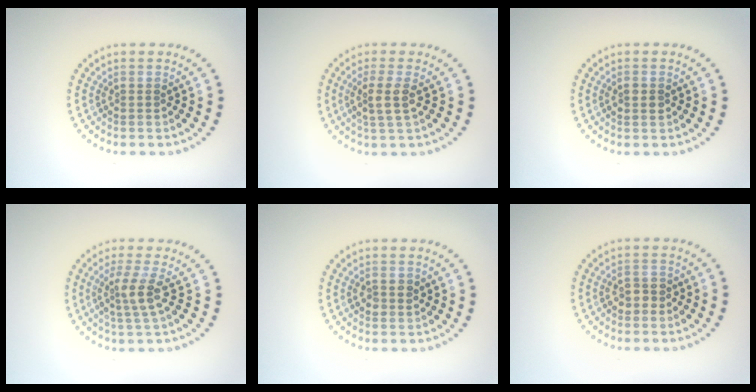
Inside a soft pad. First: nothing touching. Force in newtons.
{"total": 2.3, "press": 2.0, "slide": 1.2}
{"total": 1.0, "press": 1.0, "slide": 0.0}
{"total": 2.7, "press": 2.1, "slide": 1.6}
{"total": 1.5, "press": 1.5, "slide": 0.1}
{"total": 1.6, "press": 1.6, "slide": 0.4}